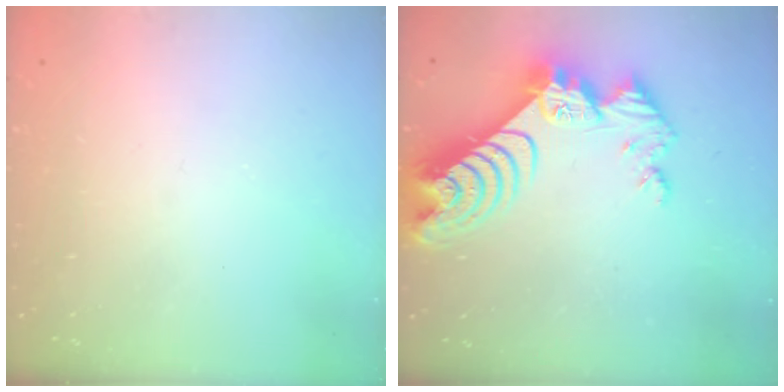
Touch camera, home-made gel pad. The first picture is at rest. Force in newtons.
{"total": 14.6, "press": 14.5, "slide": 1.5}